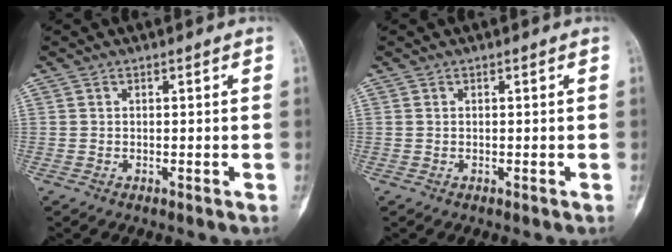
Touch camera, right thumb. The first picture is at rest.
{"total": 0.0}